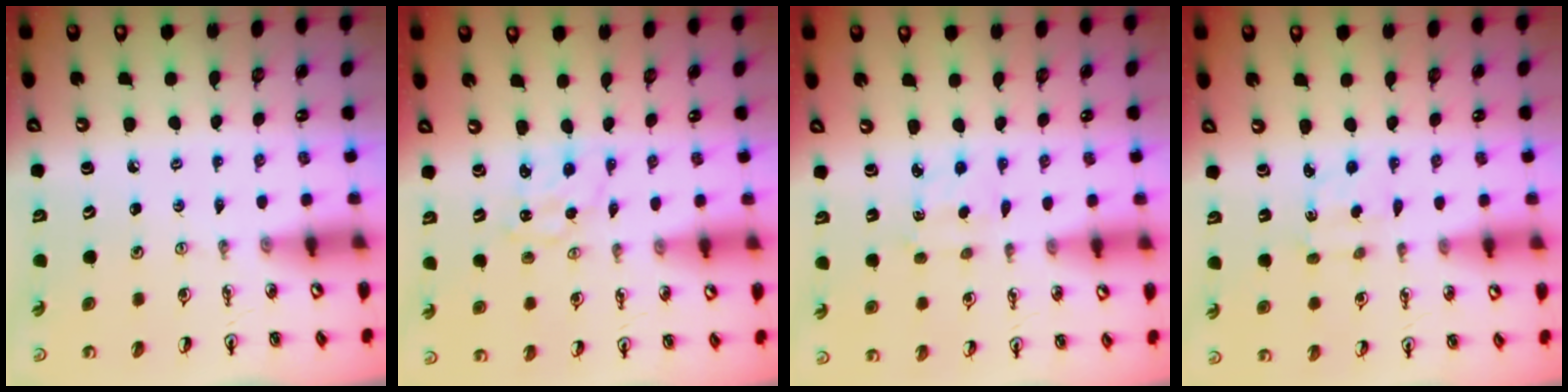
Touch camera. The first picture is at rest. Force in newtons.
{"total": 0.7, "press": 0.6, "slide": 0.3}
{"total": 2.5, "press": 2.4, "slide": 0.6}
{"total": 2.8, "press": 2.8, "slide": 0.5}